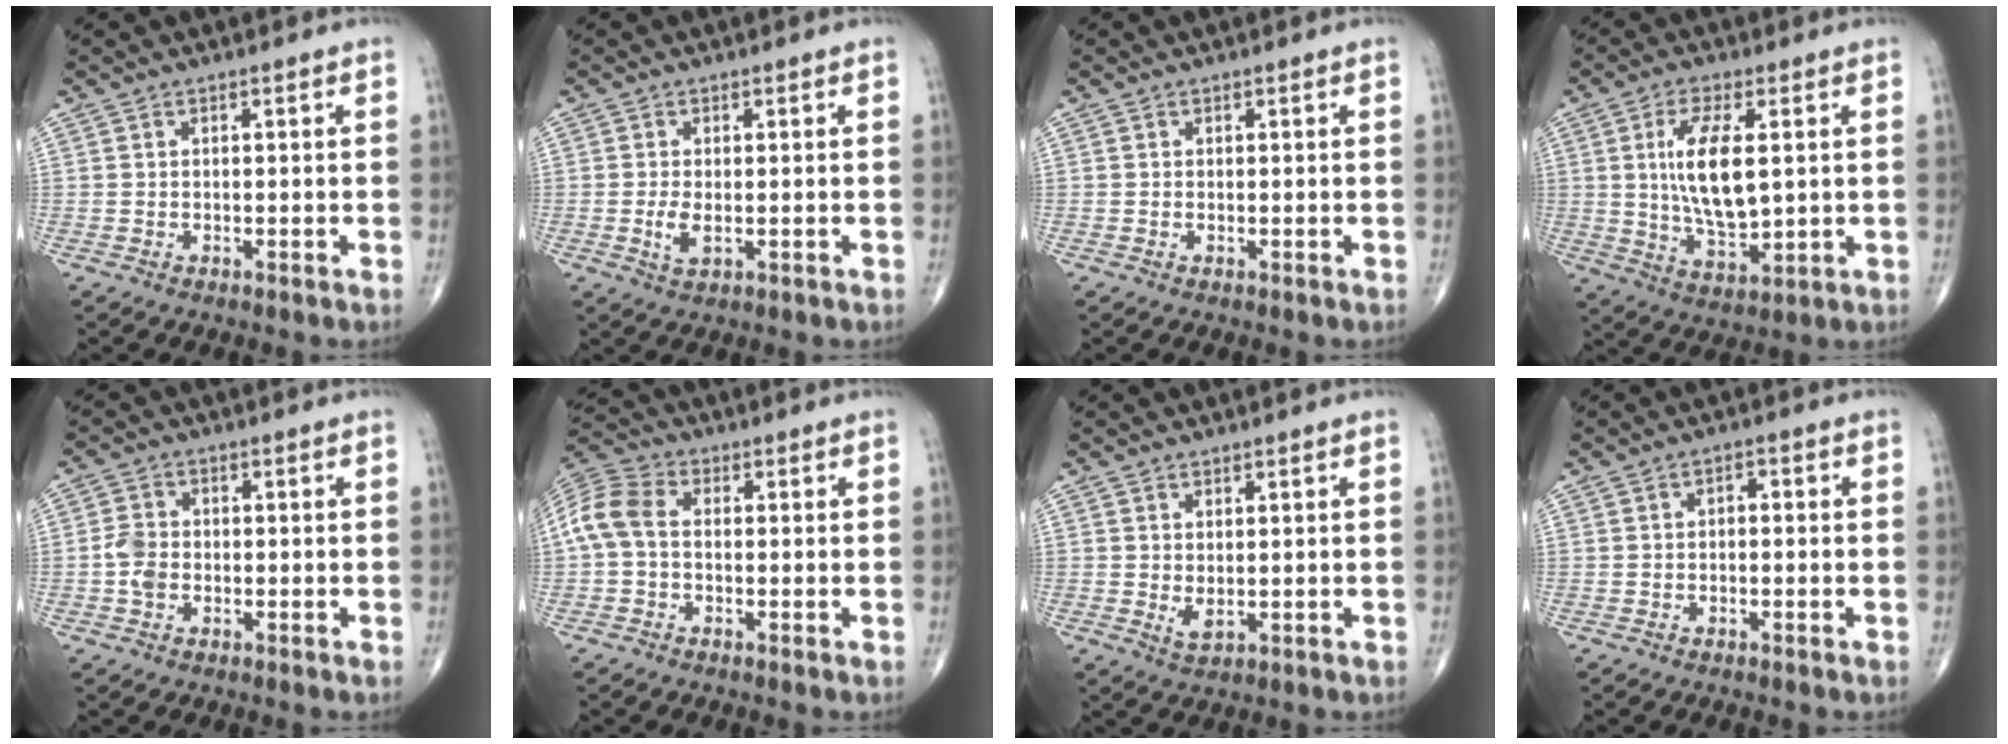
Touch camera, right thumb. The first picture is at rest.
{"total": 3.0, "force": [-0.4, 1.4, 2.6], "torque": [-0.059, -0.007, -0.007]}
{"total": 0.0}
{"total": 12.3, "force": [1.9, 5.1, 11.0], "torque": [-0.204, -0.018, 0.043]}
{"total": 3.7, "force": [-0.9, 2.7, 2.2], "torque": [-0.041, 0.008, -0.023]}
{"total": 7.9, "force": [-0.3, 5.3, 5.9], "torque": [-0.123, 0.023, -0.018]}
{"total": 2.3, "force": [0.2, 1.2, 2.0], "torque": [-0.035, -0.007, 0.010]}
{"total": 1.5, "force": [-0.2, 1.0, 1.1], "torque": [-0.004, 0.011, -0.010]}